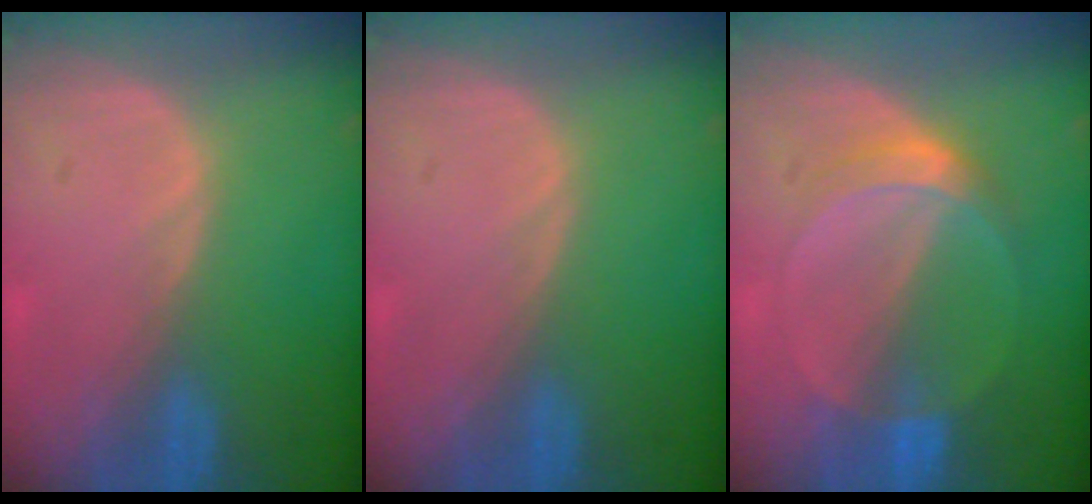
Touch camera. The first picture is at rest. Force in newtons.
{"total": 0.0}
{"total": 5.1, "press": 4.7, "slide": 2.0}